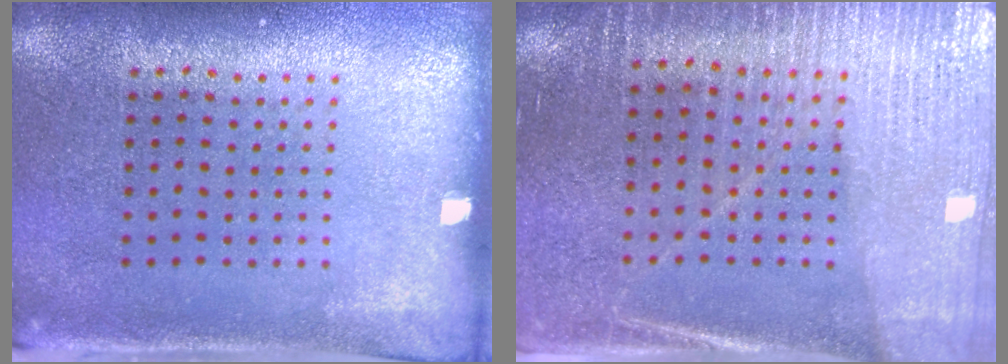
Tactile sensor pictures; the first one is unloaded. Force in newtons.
{"total": 3.3, "press": 3.0, "slide": 1.2}